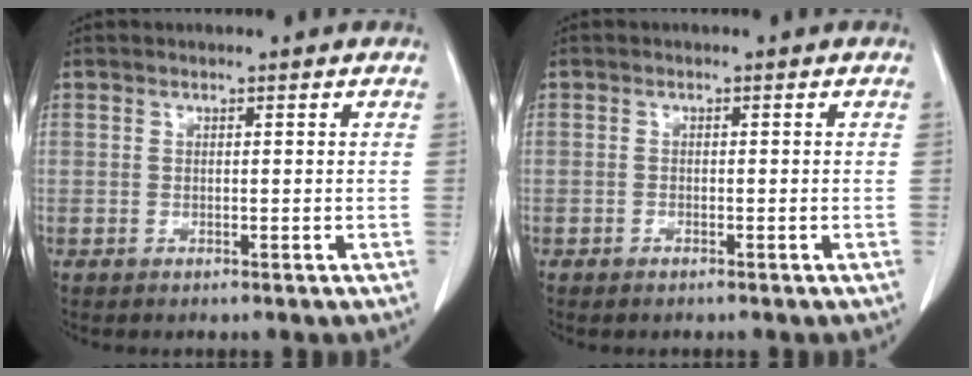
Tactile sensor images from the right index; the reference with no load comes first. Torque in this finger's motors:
{"motor_torque": [0.21, -0.22, -0.02, -0.02]}